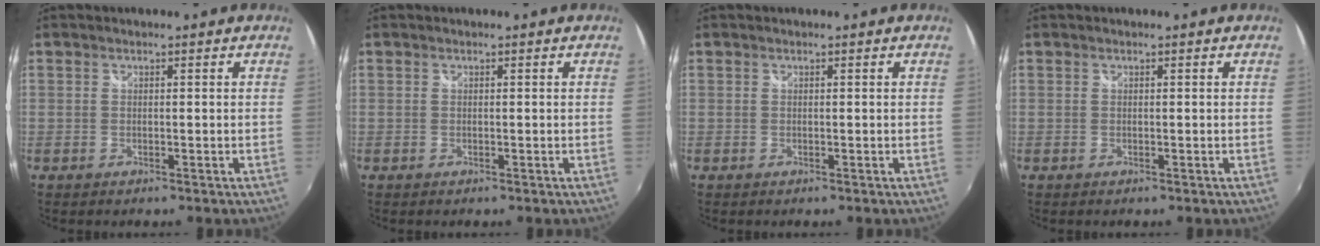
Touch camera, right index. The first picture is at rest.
{"total": 0.0}
{"total": 0.0}
{"total": 0.0}